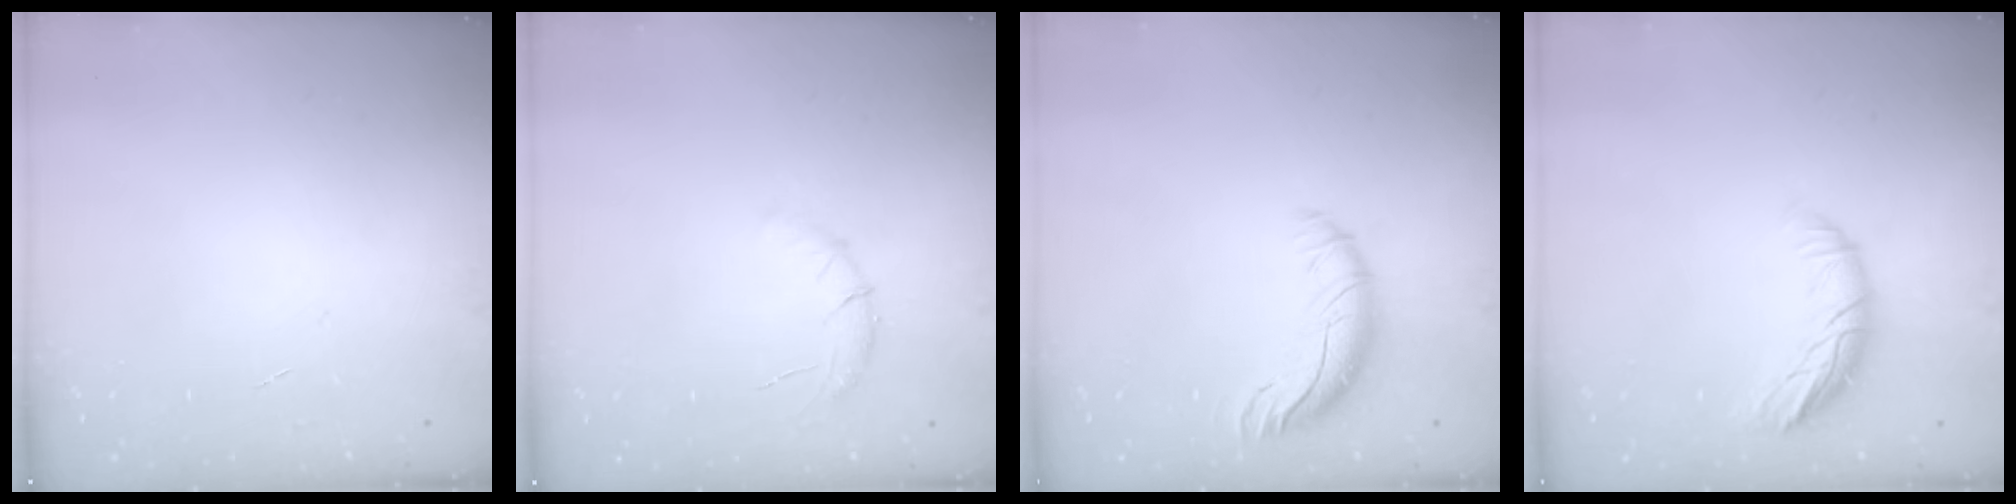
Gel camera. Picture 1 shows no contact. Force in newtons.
{"total": 7.1, "press": 6.8, "slide": 2.0}
{"total": 9.3, "press": 9.2, "slide": 1.4}
{"total": 10.2, "press": 10.2, "slide": 0.2}